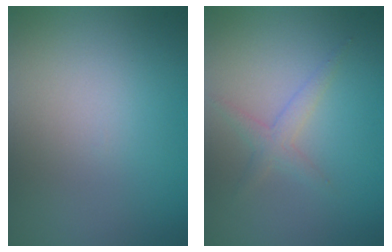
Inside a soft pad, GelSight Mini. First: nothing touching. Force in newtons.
{"total": 1.6, "press": 1.6, "slide": 0.1}